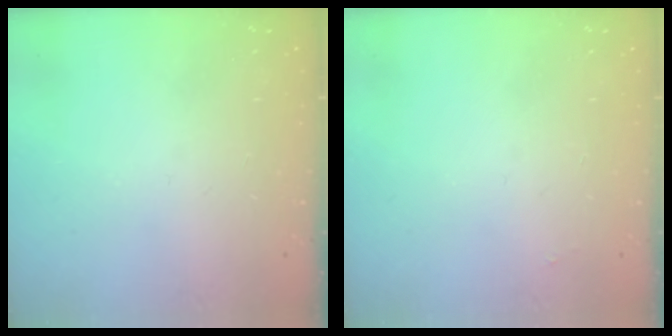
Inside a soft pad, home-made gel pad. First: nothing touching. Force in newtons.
{"total": 1.9, "press": 1.9, "slide": 0.3}